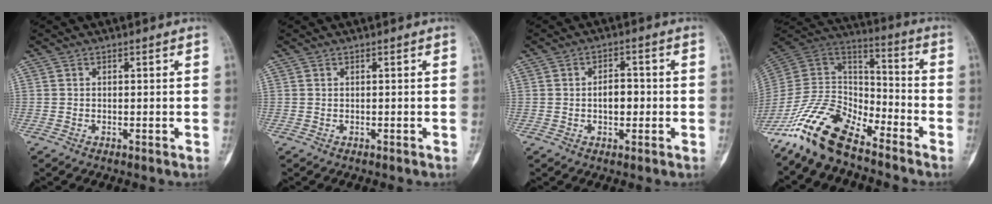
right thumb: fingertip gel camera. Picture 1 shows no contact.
{"total": 0.0}
{"total": 4.6, "force": [-0.5, 2.9, 3.6], "torque": [-0.042, 0.013, -0.010]}
{"total": 15.7, "force": [-12.1, 6.0, 8.0], "torque": [-0.132, 0.083, -0.239]}